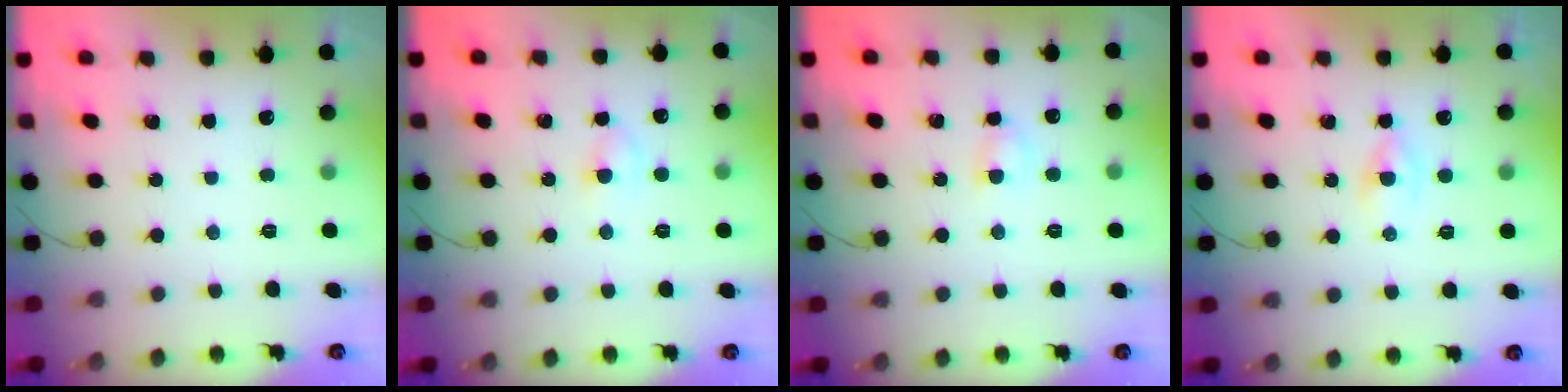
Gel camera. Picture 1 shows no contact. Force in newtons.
{"total": 2.6, "press": 2.4, "slide": 1.0}
{"total": 3.4, "press": 3.3, "slide": 1.1}
{"total": 1.1, "press": 0.8, "slide": 0.7}